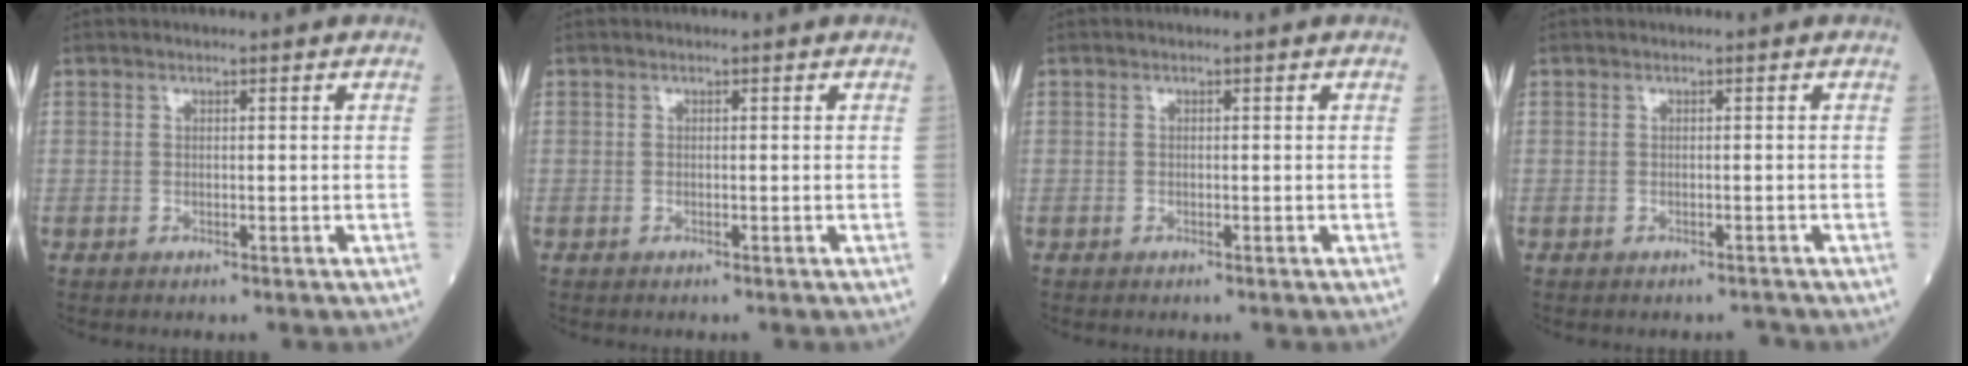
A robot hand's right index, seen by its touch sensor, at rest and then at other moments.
{"total": 0.0}
{"total": 0.0}
{"total": 0.5, "force": [-0.5, 0.1, 0.1], "torque": [0.000, 0.000, -0.008]}